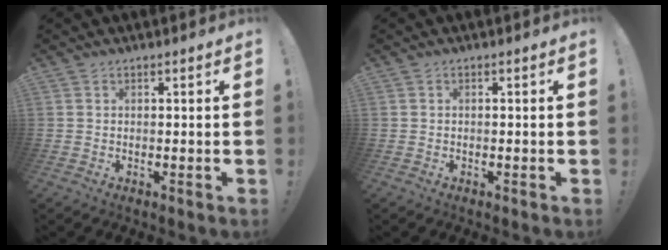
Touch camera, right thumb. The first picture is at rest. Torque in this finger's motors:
{"motor_torque": [-0.25, -0.03, -0.07, 0.16, 0.00]}